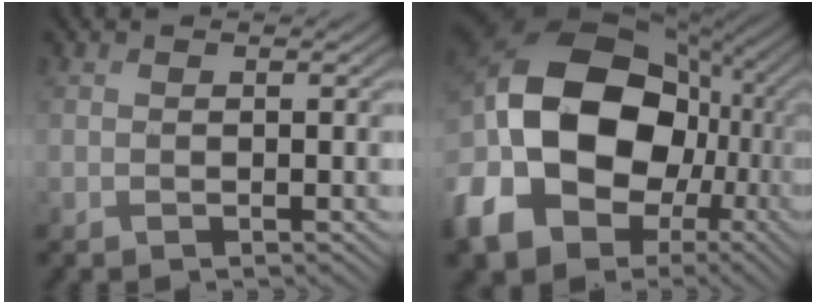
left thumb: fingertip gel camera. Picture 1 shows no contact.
{"total": 21.3, "force": [-3.2, 16.2, 13.5], "torque": [-0.318, -0.003, -0.079]}